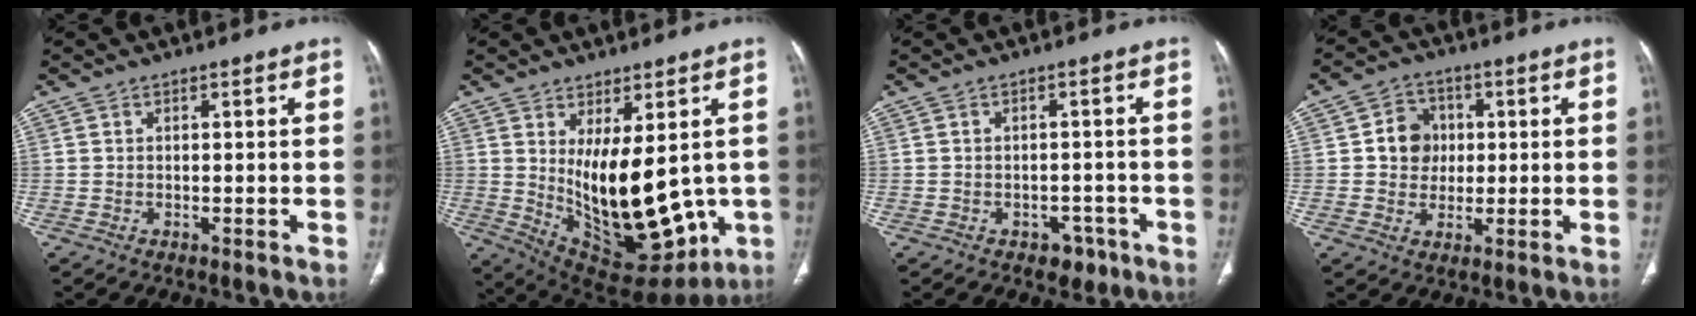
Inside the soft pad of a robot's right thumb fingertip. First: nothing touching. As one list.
[{"total": 18.9, "force": [0.1, 8.9, 16.6], "torque": [-0.231, -0.038, 0.039]}, {"total": 3.6, "force": [-2.1, 2.6, 1.4], "torque": [0.001, 0.015, -0.023]}, {"total": 7.3, "force": [0.8, 6.5, 3.3], "torque": [-0.017, 0.004, 0.010]}]